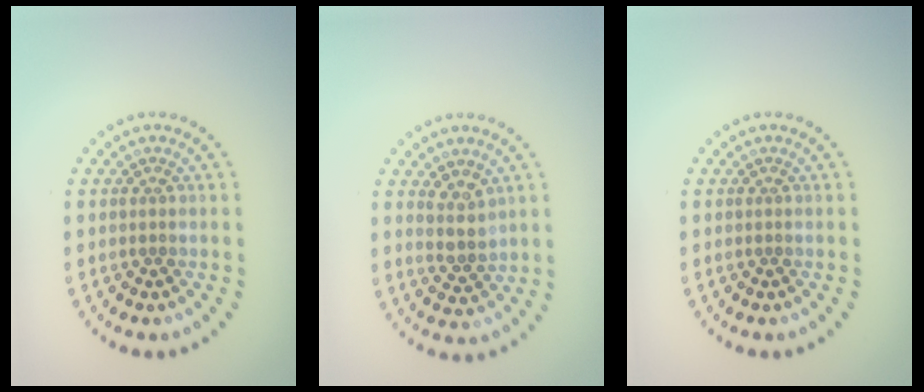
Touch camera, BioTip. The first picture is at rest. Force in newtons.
{"total": 2.3, "press": 2.0, "slide": 1.1}
{"total": 0.0}